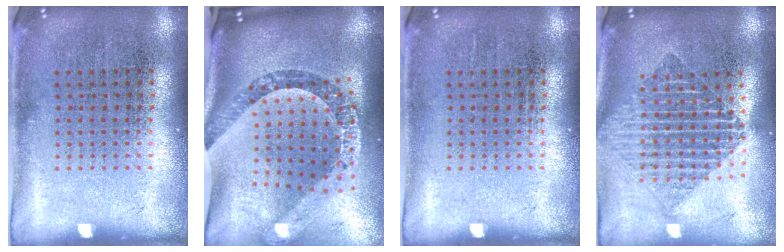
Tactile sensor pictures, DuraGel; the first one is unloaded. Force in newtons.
{"total": 2.8, "press": 2.1, "slide": 1.8}
{"total": 0.0}
{"total": 1.8, "press": 1.5, "slide": 1.0}